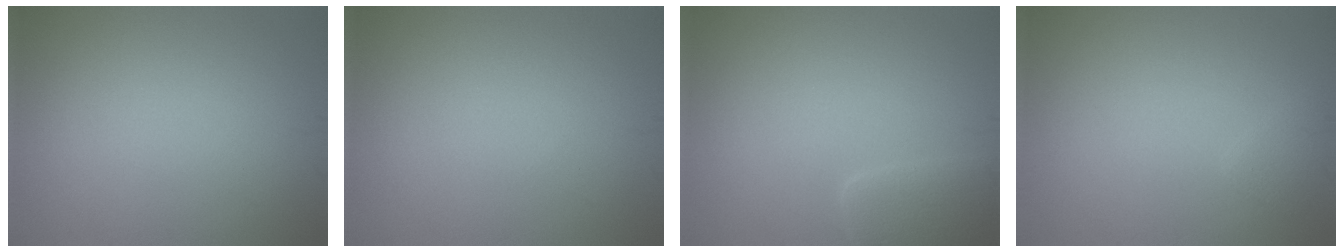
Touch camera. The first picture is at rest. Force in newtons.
{"total": 0.0}
{"total": 3.4, "press": 3.4, "slide": 0.4}
{"total": 1.0, "press": 1.0, "slide": 0.1}